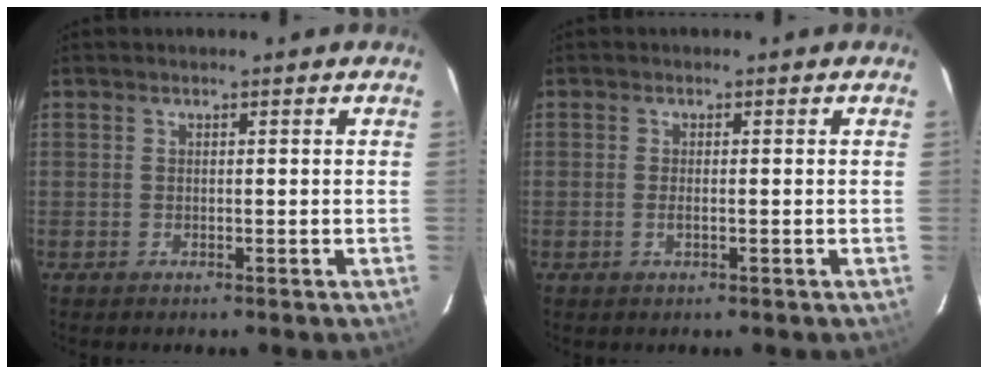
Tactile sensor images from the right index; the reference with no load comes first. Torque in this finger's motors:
{"motor_torque": [-0.07, -0.02, -0.01, 0.00]}